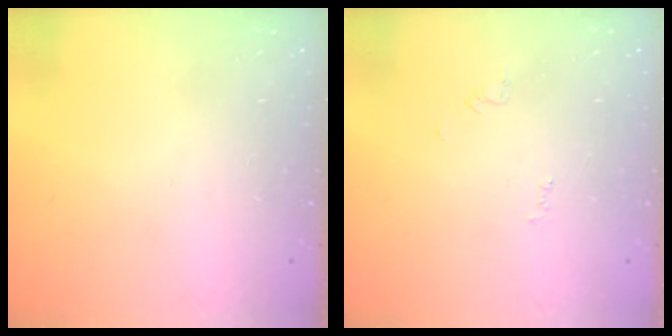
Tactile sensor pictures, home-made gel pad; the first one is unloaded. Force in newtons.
{"total": 2.5, "press": 2.5, "slide": 0.4}